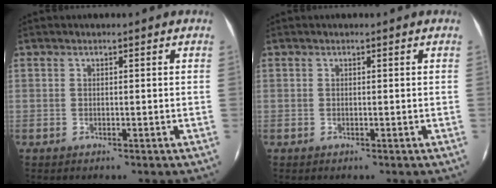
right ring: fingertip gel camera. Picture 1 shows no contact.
{"total": 0.0}